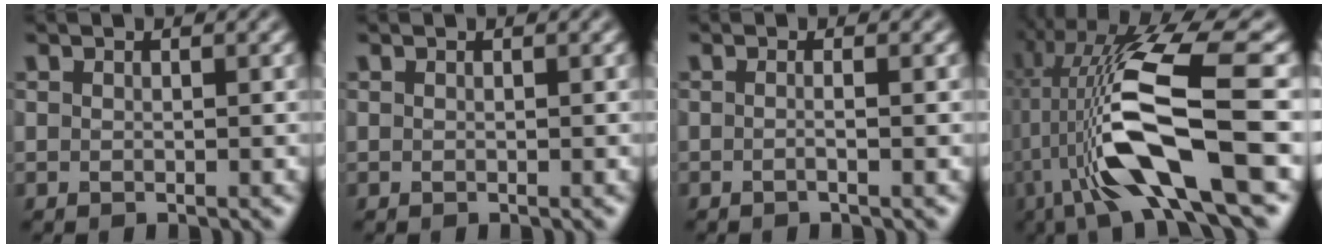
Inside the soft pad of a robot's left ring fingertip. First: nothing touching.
{"total": 0.0}
{"total": 1.6, "force": [0.0, 0.7, 1.4], "torque": [-0.003, -0.012, -0.019]}
{"total": 13.2, "force": [-2.0, 3.0, 12.7], "torque": [-0.238, 0.012, -0.036]}